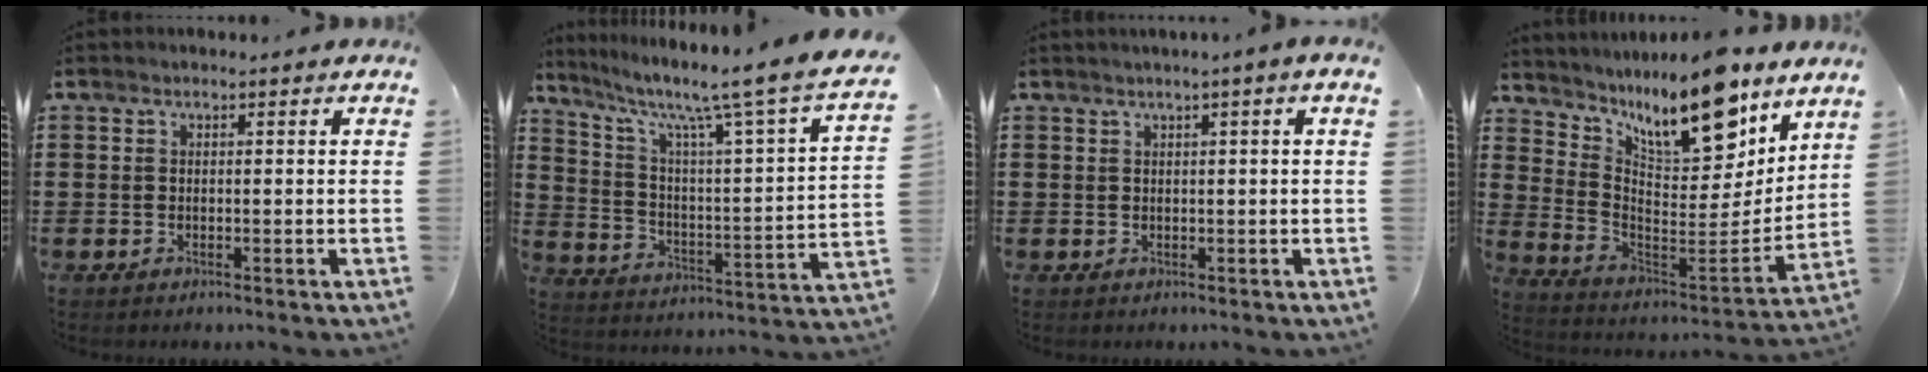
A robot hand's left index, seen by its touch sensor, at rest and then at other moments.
{"total": 8.8, "force": [6.9, 0.0, 5.4], "torque": [-0.109, -0.064, 0.097]}
{"total": 0.6, "force": [0.0, -0.2, 0.6], "torque": [-0.010, -0.004, 0.001]}
{"total": 13.7, "force": [10.5, 3.5, 8.1], "torque": [-0.157, -0.064, 0.181]}